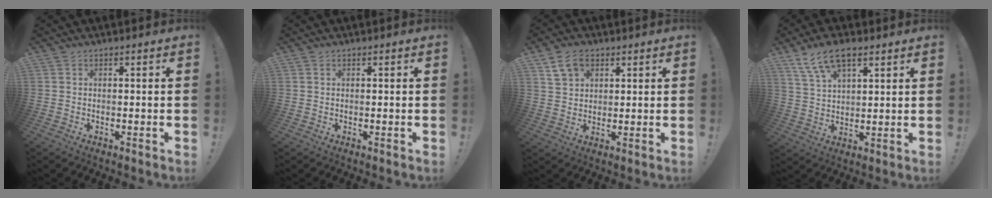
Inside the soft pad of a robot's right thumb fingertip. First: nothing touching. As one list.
[{"total": 0.0}, {"total": 7.2, "force": [4.1, 4.8, 3.3], "torque": [-0.057, -0.007, 0.079]}, {"total": 10.0, "force": [6.3, 4.3, 6.4], "torque": [-0.111, -0.023, 0.118]}]